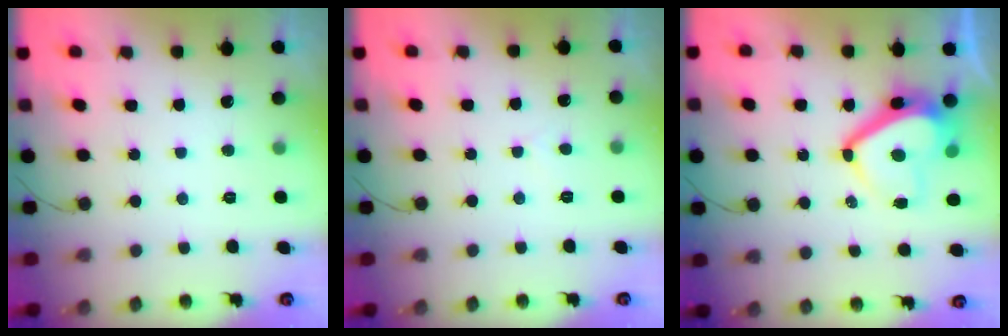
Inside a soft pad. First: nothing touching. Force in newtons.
{"total": 2.2, "press": 2.2, "slide": 0.3}
{"total": 10.9, "press": 10.8, "slide": 1.3}